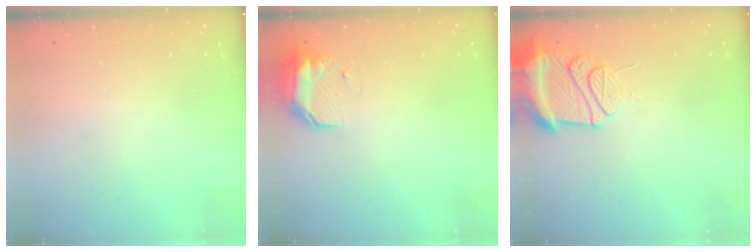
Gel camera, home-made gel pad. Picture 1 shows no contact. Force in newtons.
{"total": 9.3, "press": 9.1, "slide": 1.9}
{"total": 12.9, "press": 12.8, "slide": 1.5}